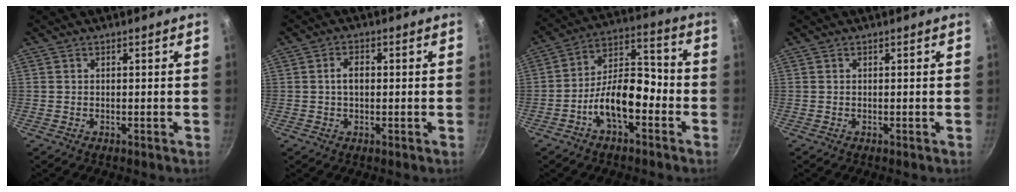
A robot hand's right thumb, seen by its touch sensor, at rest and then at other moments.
{"total": 3.2, "force": [0.2, 2.0, 2.5], "torque": [-0.037, 0.010, 0.001]}
{"total": 12.6, "force": [-5.0, 6.4, 9.7], "torque": [-0.137, 0.060, -0.095]}
{"total": 0.0}